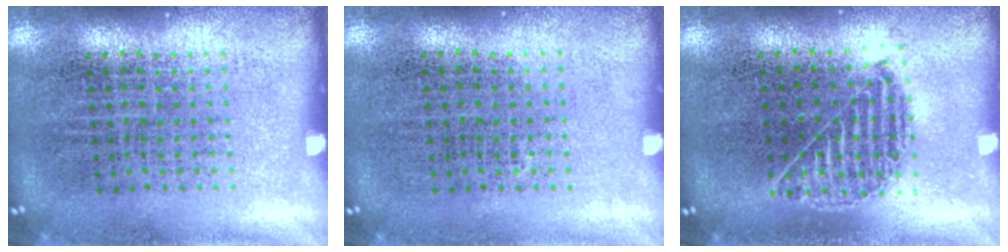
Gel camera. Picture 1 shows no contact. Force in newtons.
{"total": 0.0}
{"total": 1.0, "press": 0.9, "slide": 0.3}